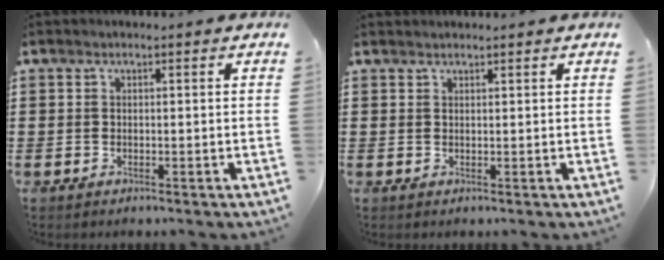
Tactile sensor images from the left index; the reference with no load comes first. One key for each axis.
{"total": 0.9, "fx": 0.9, "fy": 0.1, "fz": 0.0, "tx": -0.002, "ty": -0.001, "tz": 0.018}